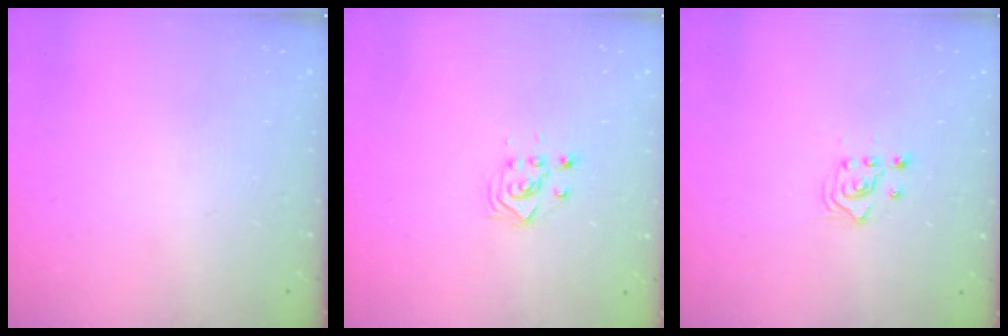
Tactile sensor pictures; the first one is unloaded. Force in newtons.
{"total": 2.7, "press": 2.7, "slide": 0.3}
{"total": 2.4, "press": 2.2, "slide": 0.8}